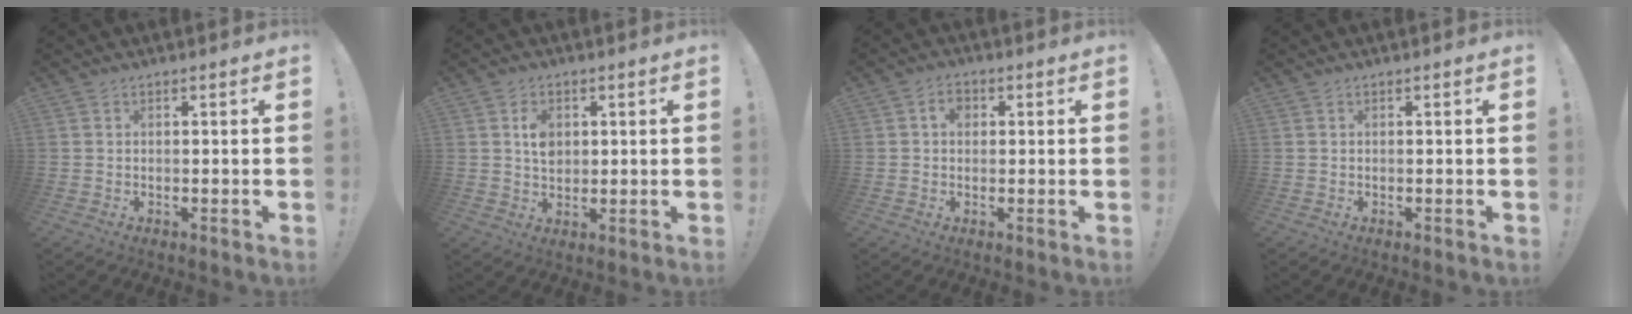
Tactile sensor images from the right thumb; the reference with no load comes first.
{"total": 5.2, "force": [1.0, 4.1, 3.0], "torque": [-0.042, 0.001, 0.015]}
{"total": 3.9, "force": [0.9, 2.9, 2.4], "torque": [-0.043, 0.007, 0.014]}
{"total": 0.0}